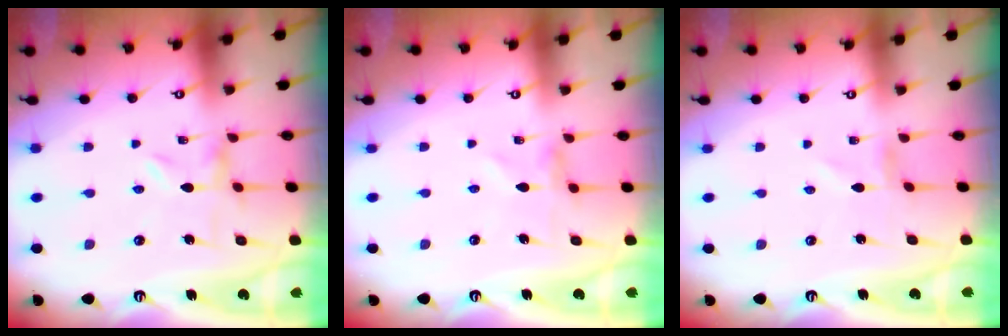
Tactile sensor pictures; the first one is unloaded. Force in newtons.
{"total": 1.0, "press": 1.0, "slide": 0.2}
{"total": 0.7, "press": 0.7, "slide": 0.2}